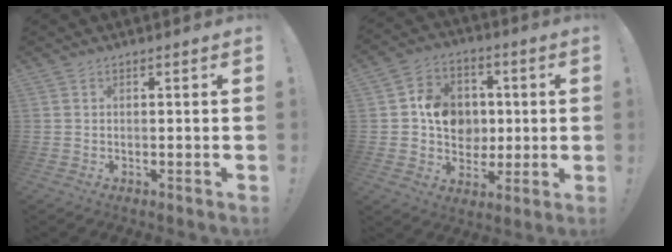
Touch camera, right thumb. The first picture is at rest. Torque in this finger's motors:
{"motor_torque": [0.79, 0.81, 0.19, -0.20, 0.07]}